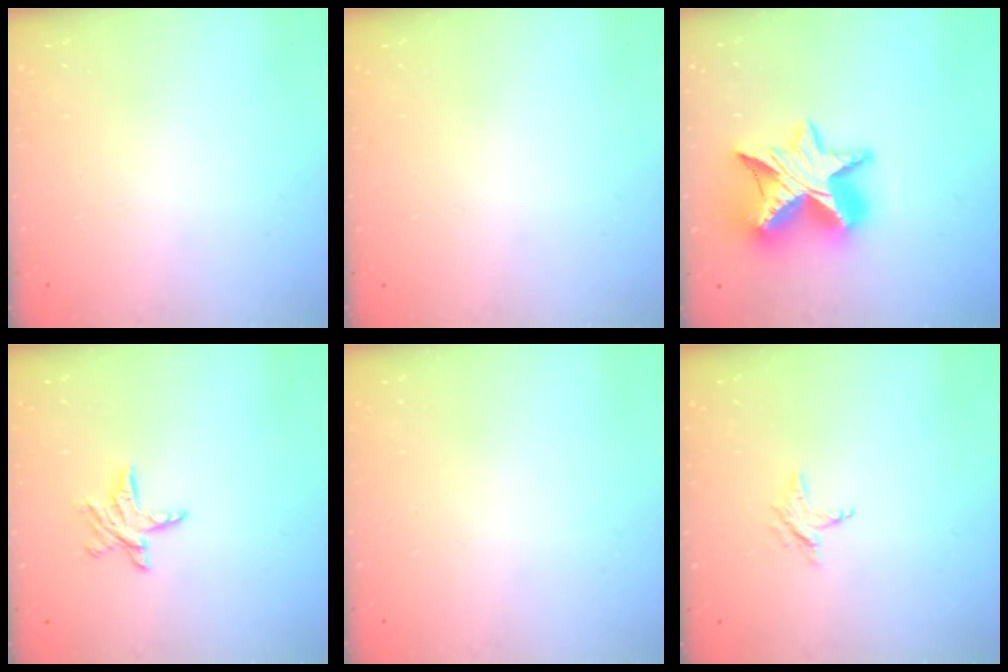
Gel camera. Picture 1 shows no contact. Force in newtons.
{"total": 0.0}
{"total": 16.4, "press": 16.4, "slide": 1.3}
{"total": 7.3, "press": 7.2, "slide": 0.5}
{"total": 0.0}
{"total": 2.5, "press": 2.5, "slide": 0.3}